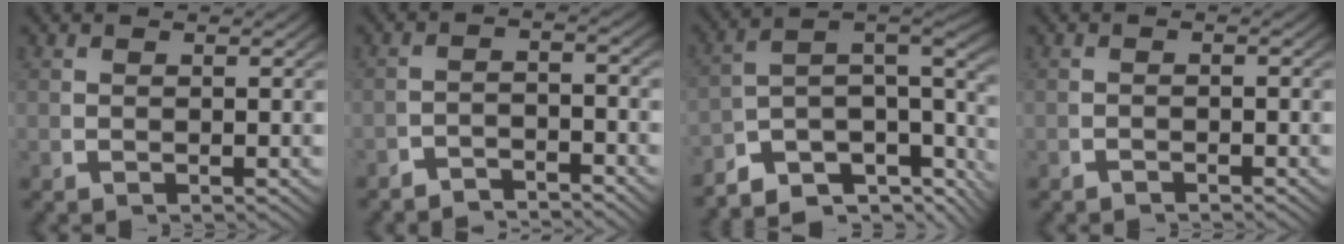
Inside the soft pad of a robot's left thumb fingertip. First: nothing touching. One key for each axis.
{"total": 3.5, "fx": -3.4, "fy": 0.5, "fz": 0.5, "tx": 0.000, "ty": -0.012, "tz": -0.058}
{"total": 12.6, "fx": -2.1, "fy": 8.2, "fz": 9.2, "tx": -0.159, "ty": -0.022, "tz": -0.041}
{"total": 1.1, "fx": -1.1, "fy": 0.1, "fz": 0.0, "tx": -0.002, "ty": -0.006, "tz": -0.018}